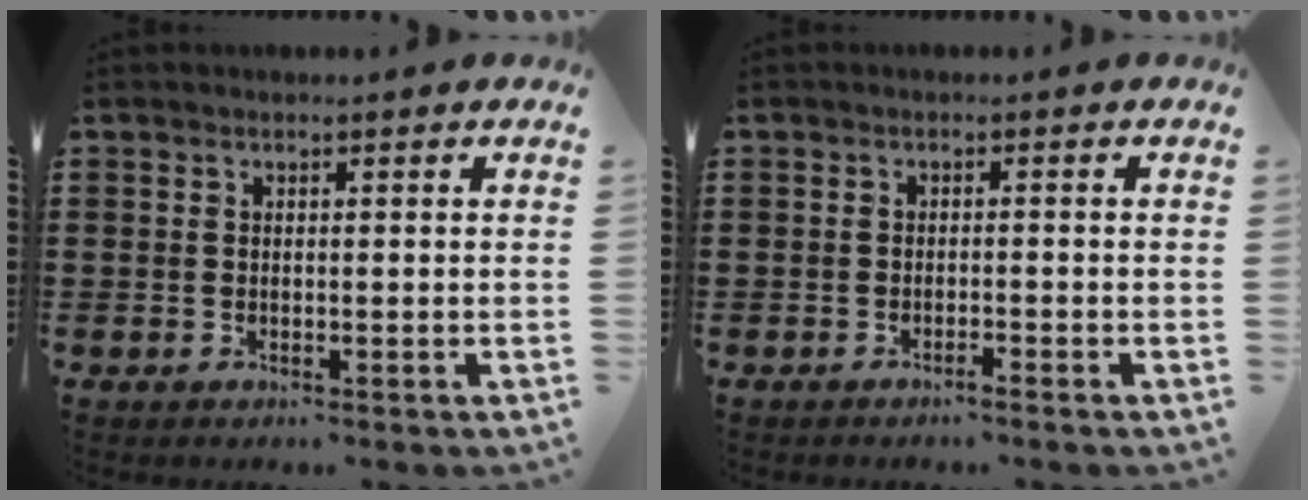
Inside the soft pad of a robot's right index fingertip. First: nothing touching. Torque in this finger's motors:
{"motor_torque": [0.00, -0.03, 0.09, 0.01]}